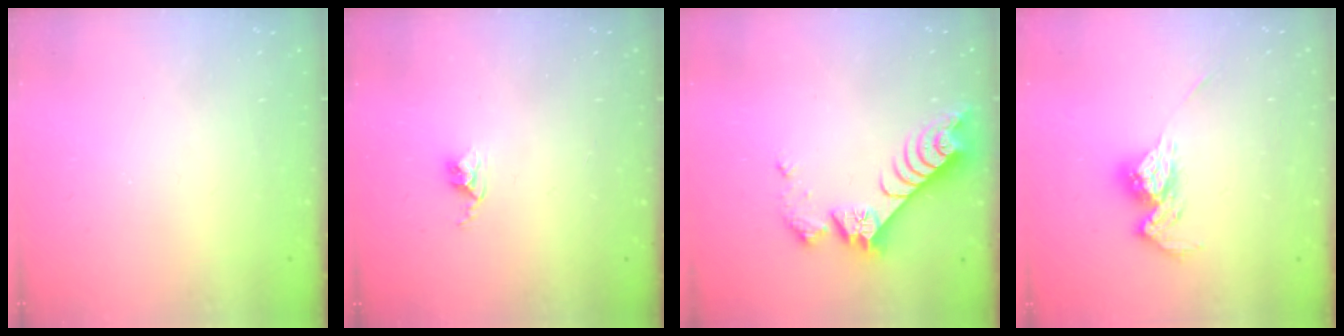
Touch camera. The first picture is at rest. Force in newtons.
{"total": 2.8, "press": 2.7, "slide": 0.4}
{"total": 8.4, "press": 8.4, "slide": 0.3}
{"total": 11.8, "press": 11.8, "slide": 0.5}